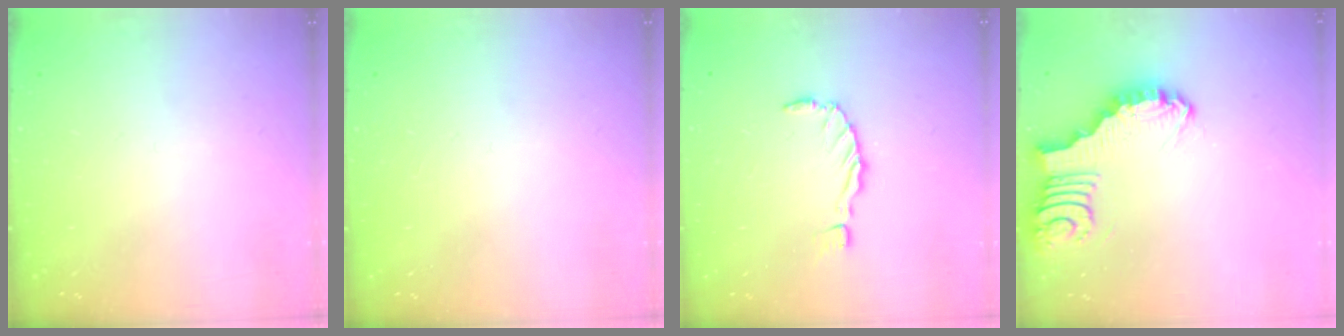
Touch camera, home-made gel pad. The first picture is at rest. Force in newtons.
{"total": 0.0}
{"total": 0.0}
{"total": 3.6, "press": 3.6, "slide": 0.1}